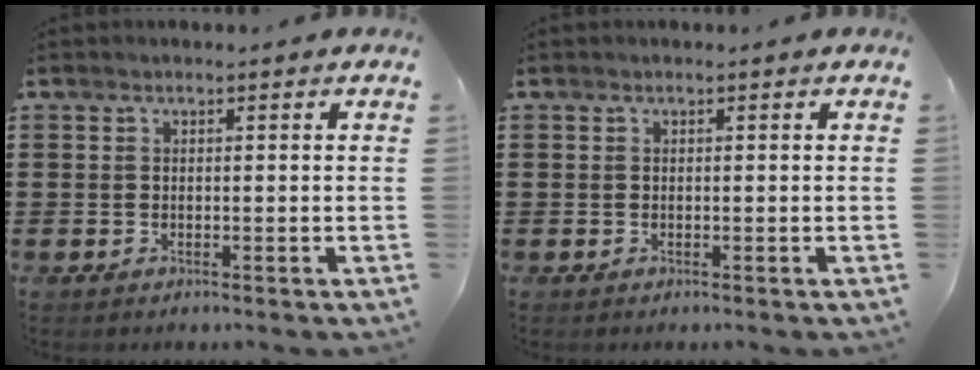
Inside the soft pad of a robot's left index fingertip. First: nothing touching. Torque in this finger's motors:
{"motor_torque": [0.00, 0.00, 0.01, 0.00]}